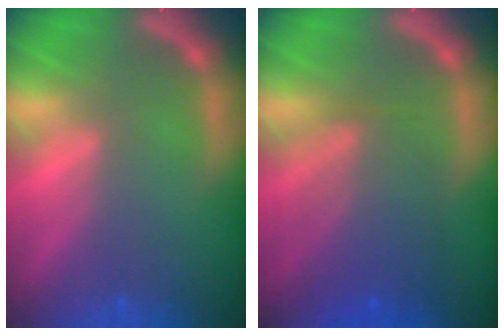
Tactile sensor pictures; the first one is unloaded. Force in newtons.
{"total": 6.1}